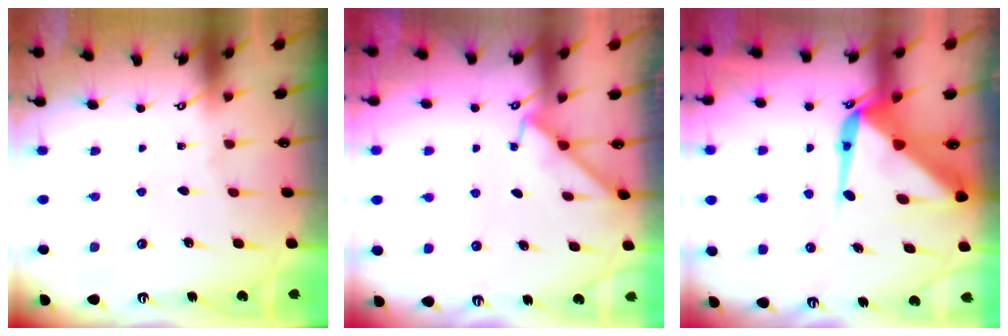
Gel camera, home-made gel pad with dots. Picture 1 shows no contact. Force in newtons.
{"total": 3.0, "press": 3.0, "slide": 0.5}
{"total": 11.1, "press": 11.0, "slide": 1.1}